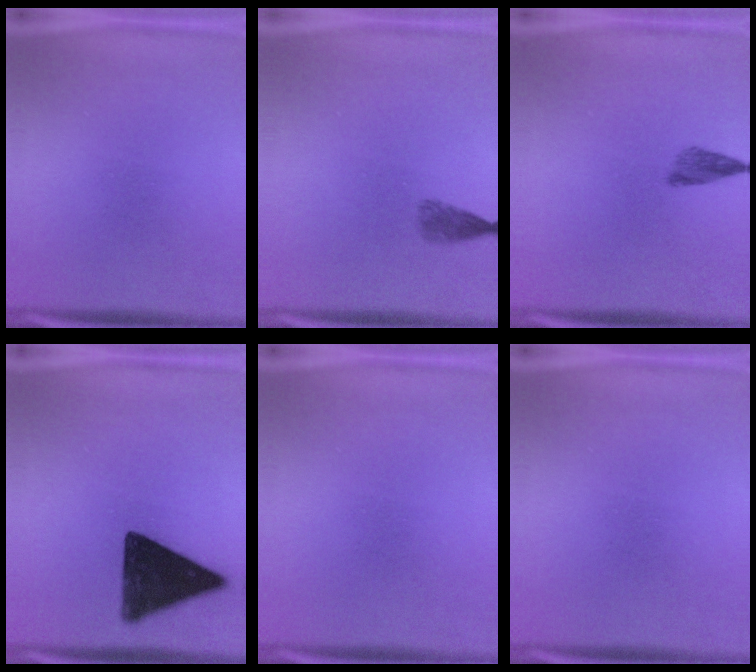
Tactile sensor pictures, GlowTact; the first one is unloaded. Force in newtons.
{"total": 1.8}
{"total": 2.1}
{"total": 15.0}
{"total": 0.0}
{"total": 0.0}